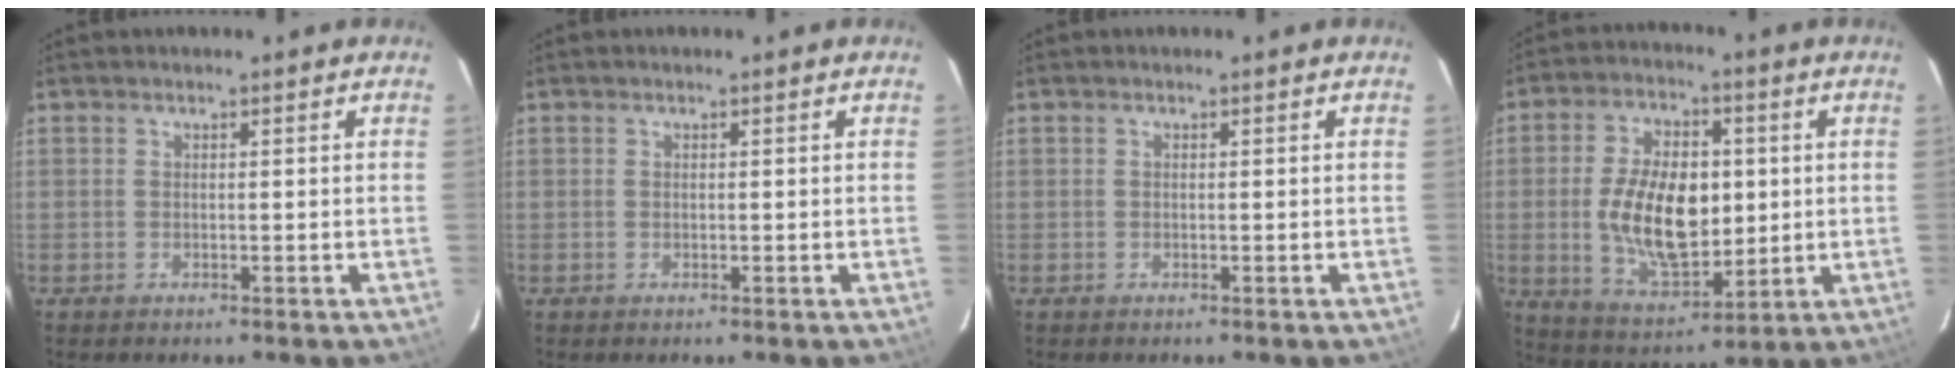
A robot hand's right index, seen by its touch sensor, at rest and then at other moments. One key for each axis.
{"total": 0.0}
{"total": 0.0}
{"total": 15.6, "fx": 0.4, "fy": 8.8, "fz": 12.9, "tx": -0.243, "ty": 0.004, "tz": 0.022}